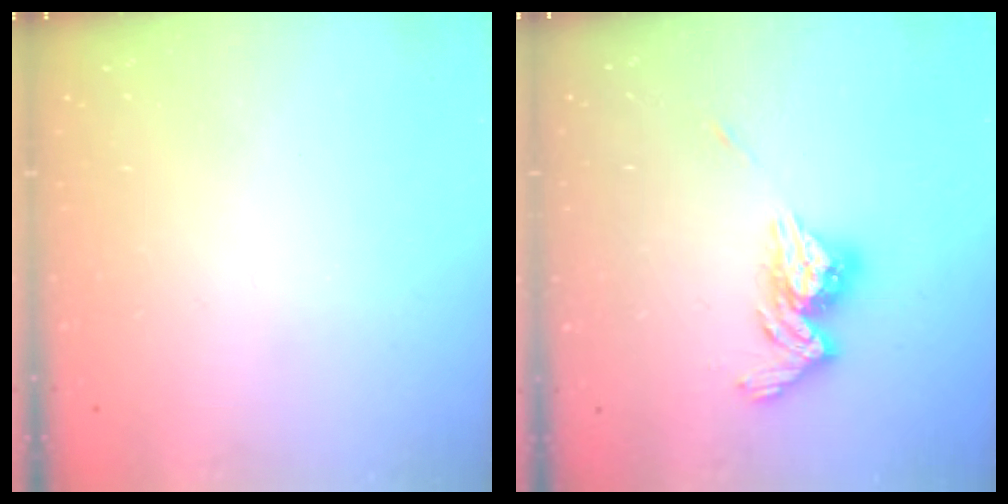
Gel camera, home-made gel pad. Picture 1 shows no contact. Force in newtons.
{"total": 12.0, "press": 12.0, "slide": 1.1}